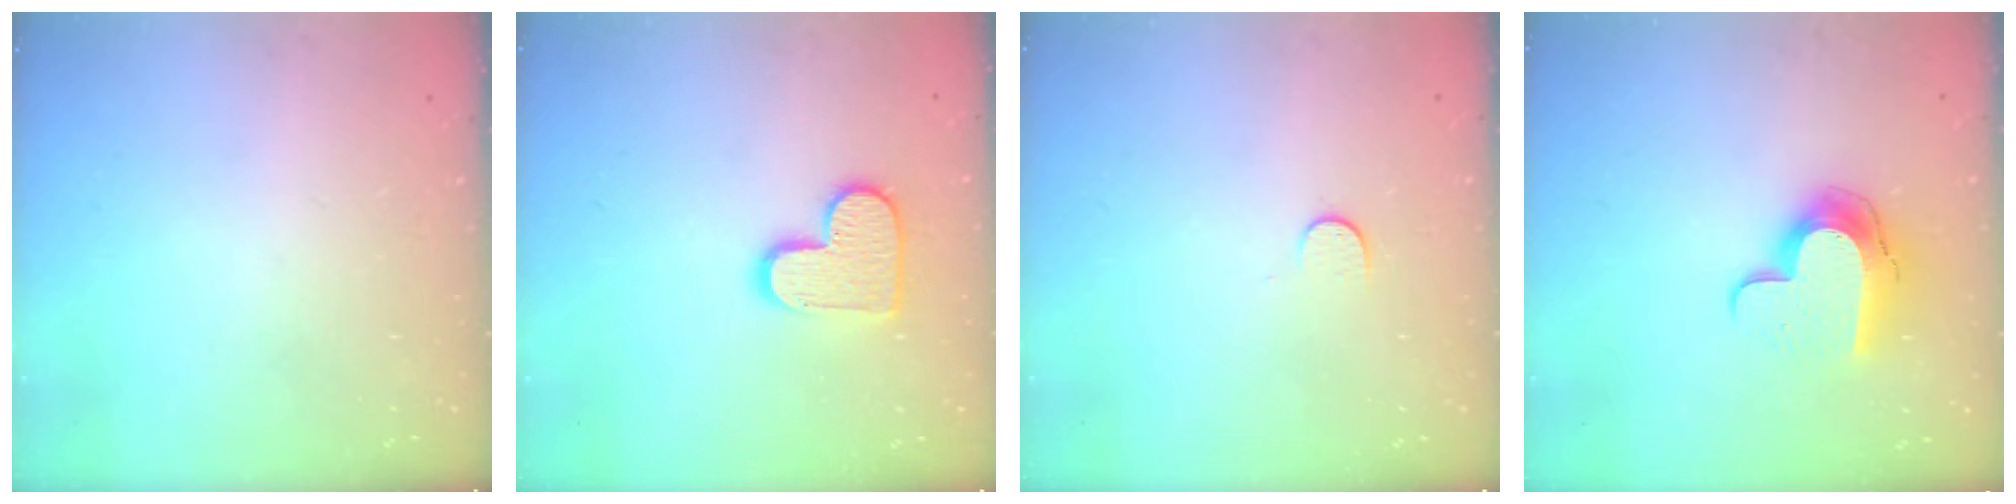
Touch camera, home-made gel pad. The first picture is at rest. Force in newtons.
{"total": 12.0, "press": 12.0, "slide": 0.7}
{"total": 5.0, "press": 5.0, "slide": 0.5}
{"total": 12.1, "press": 12.0, "slide": 0.9}